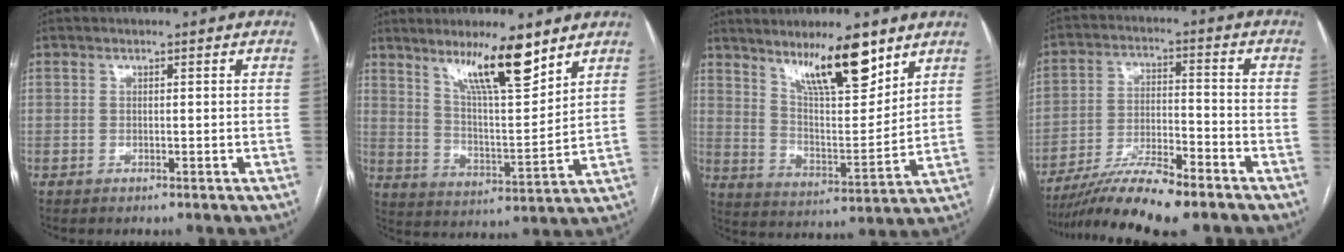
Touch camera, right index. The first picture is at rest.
{"total": 11.7, "force": [8.2, 1.4, 8.3], "torque": [-0.143, -0.008, 0.147]}
{"total": 12.8, "force": [9.0, 2.4, 8.8], "torque": [-0.147, -0.008, 0.162]}
{"total": 11.6, "force": [-9.4, 1.0, 6.6], "torque": [-0.115, -0.011, -0.164]}